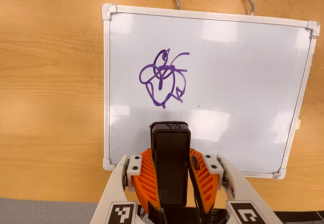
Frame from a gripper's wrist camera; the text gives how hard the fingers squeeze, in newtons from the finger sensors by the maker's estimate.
{"total": 8.7, "left": 6.7, "right": 10.7}